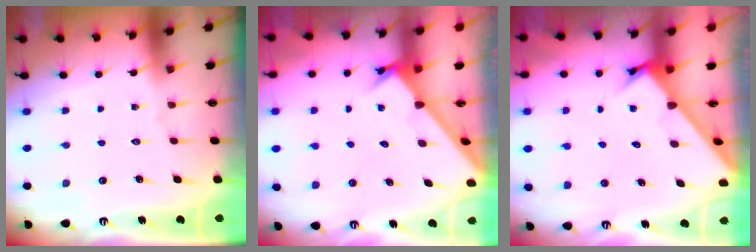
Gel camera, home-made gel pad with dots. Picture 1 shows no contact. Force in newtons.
{"total": 2.2, "press": 2.2, "slide": 0.0}
{"total": 2.8, "press": 2.8, "slide": 0.3}